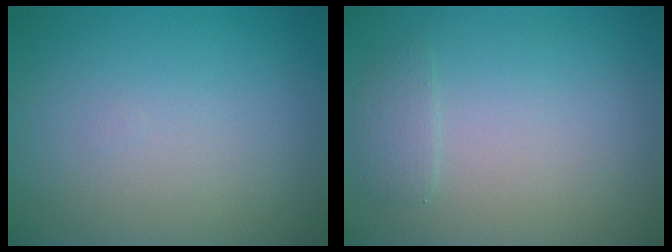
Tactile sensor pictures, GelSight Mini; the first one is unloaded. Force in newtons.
{"total": 1.1, "press": 1.1, "slide": 0.2}